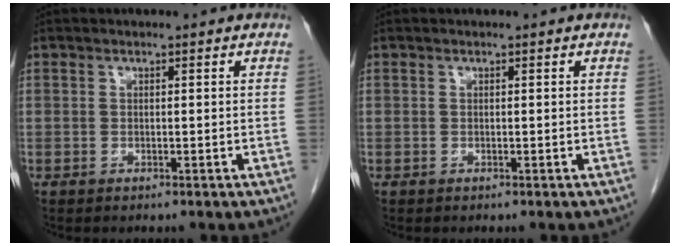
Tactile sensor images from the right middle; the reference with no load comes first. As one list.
[{"total": 0.0}]